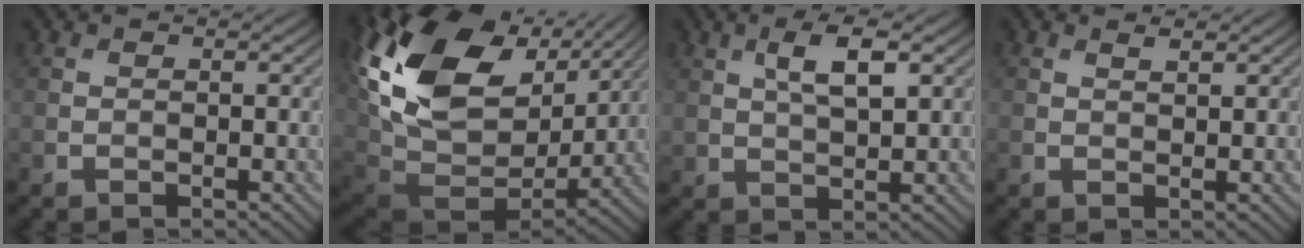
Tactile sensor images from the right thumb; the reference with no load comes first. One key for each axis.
{"total": 20.8, "fx": 6.6, "fy": 14.1, "fz": 13.8, "tx": -0.298, "ty": -0.007, "tz": 0.144}
{"total": 5.2, "fx": 2.0, "fy": 2.0, "fz": 4.4, "tx": -0.089, "ty": 0.002, "tz": 0.036}
{"total": 1.1, "fx": 0.9, "fy": 0.2, "fz": 0.7, "tx": -0.017, "ty": 0.000, "tz": 0.017}